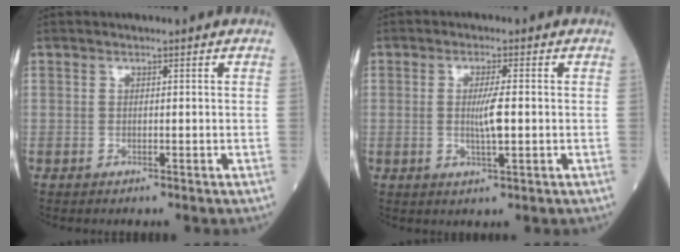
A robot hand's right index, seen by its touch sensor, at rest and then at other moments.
{"total": 4.7, "force": [-0.2, 0.9, 4.6], "torque": [-0.092, -0.003, -0.002]}